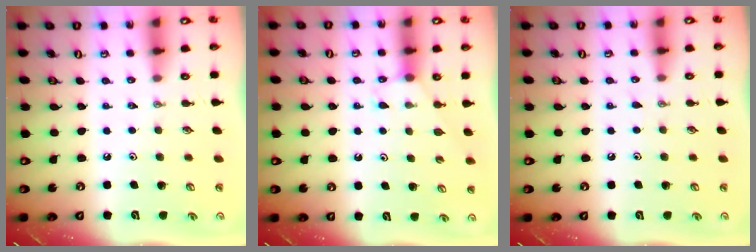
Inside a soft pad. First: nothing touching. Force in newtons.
{"total": 5.0, "press": 5.0, "slide": 0.3}
{"total": 3.7, "press": 3.7, "slide": 0.5}